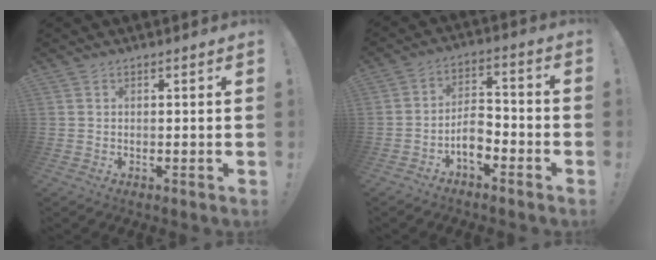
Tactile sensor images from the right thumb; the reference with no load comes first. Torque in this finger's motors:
{"motor_torque": [1.10, 0.17, 0.50, -0.63, 0.10]}